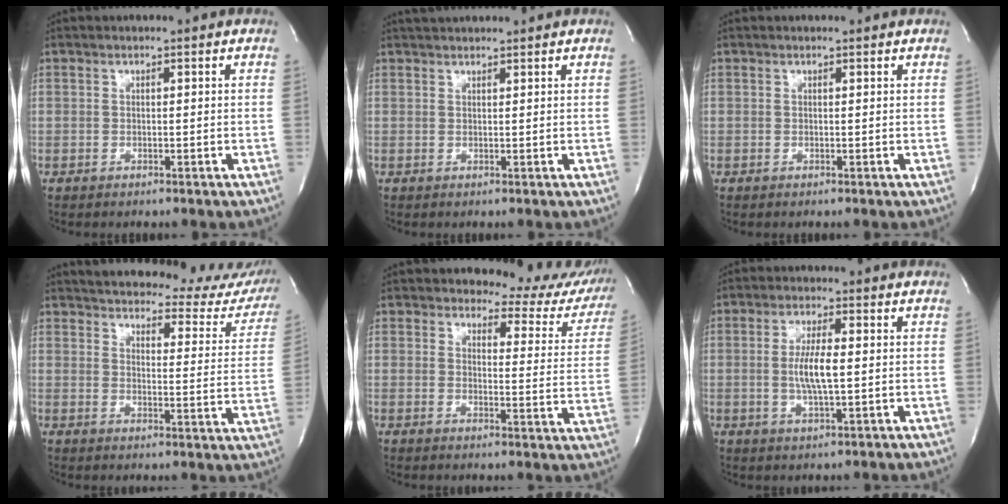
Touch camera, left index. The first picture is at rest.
{"total": 3.6, "force": [3.4, 0.3, 1.0], "torque": [-0.017, 0.032, 0.056]}
{"total": 1.0, "force": [1.0, 0.2, 0.1], "torque": [-0.011, 0.006, 0.009]}
{"total": 24.5, "force": [22.8, 5.9, 6.8], "torque": [-0.093, -0.068, 0.253]}
{"total": 13.8, "force": [12.9, 4.2, 2.6], "torque": [0.003, -0.058, 0.118]}
{"total": 5.8, "force": [-0.1, 0.9, 5.7], "torque": [-0.119, -0.004, -0.003]}